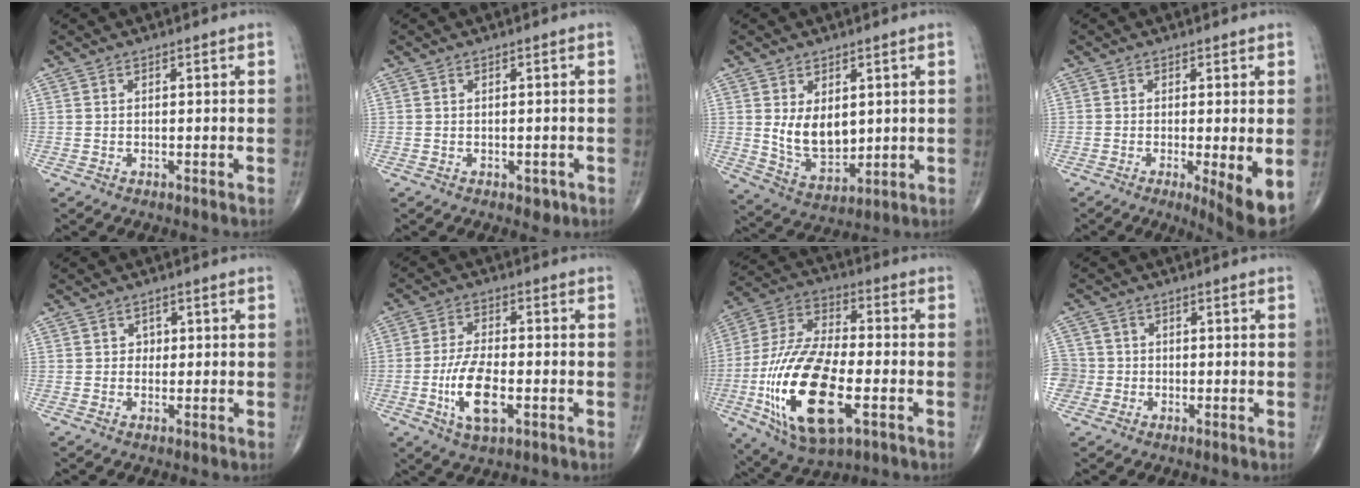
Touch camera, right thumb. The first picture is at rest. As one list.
[{"total": 1.6, "force": [-0.7, 1.1, 1.0], "torque": [-0.003, 0.001, -0.006]}, {"total": 9.1, "force": [1.6, 5.8, 6.8], "torque": [-0.094, -0.025, 0.047]}, {"total": 6.8, "force": [-1.7, 1.2, 6.5], "torque": [-0.099, -0.021, -0.029]}, {"total": 1.4, "force": [0.2, 1.3, 0.5], "torque": [0.004, 0.003, 0.000]}, {"total": 9.5, "force": [-2.7, 4.0, 8.2], "torque": [-0.161, 0.007, -0.048]}, {"total": 22.8, "force": [-6.6, 10.1, 19.4], "torque": [-0.394, 0.011, -0.111]}, {"total": 5.0, "force": [-1.1, 4.8, 0.6], "torque": [-0.002, 0.013, -0.026]}]